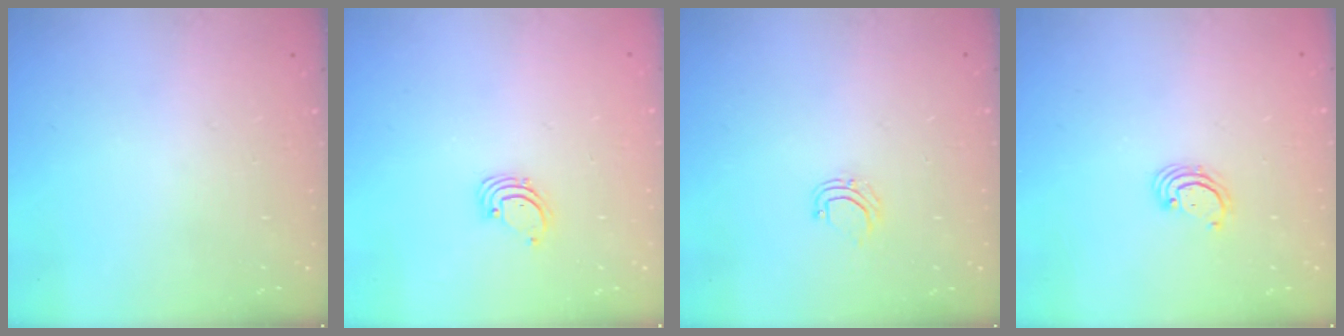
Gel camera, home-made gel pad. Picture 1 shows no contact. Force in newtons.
{"total": 1.6, "press": 1.6, "slide": 0.1}
{"total": 4.9, "press": 4.8, "slide": 0.5}
{"total": 2.6, "press": 2.6, "slide": 0.3}